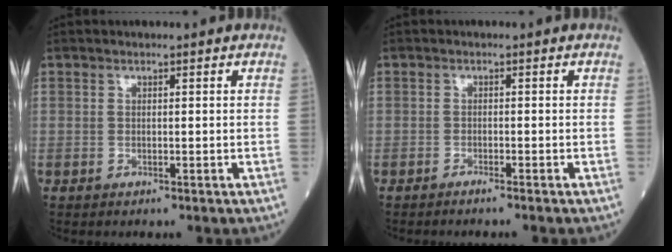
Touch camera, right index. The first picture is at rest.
{"total": 1.6, "force": [-1.4, -0.3, 0.7], "torque": [-0.013, 0.001, -0.020]}